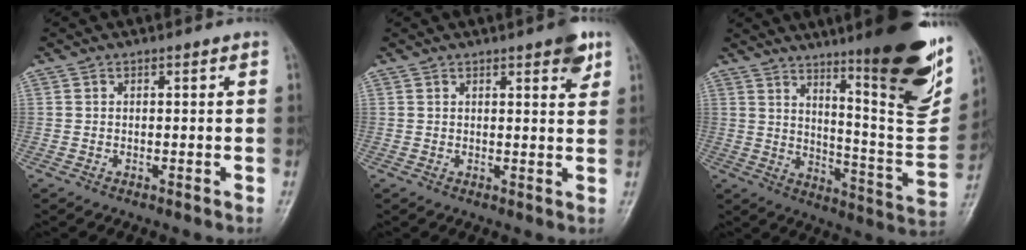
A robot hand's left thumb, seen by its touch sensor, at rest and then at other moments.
{"total": 4.3, "force": [2.5, 1.2, 3.2], "torque": [-0.033, -0.012, 0.028]}
{"total": 24.9, "force": [14.5, 4.5, 19.7], "torque": [-0.245, -0.077, 0.219]}